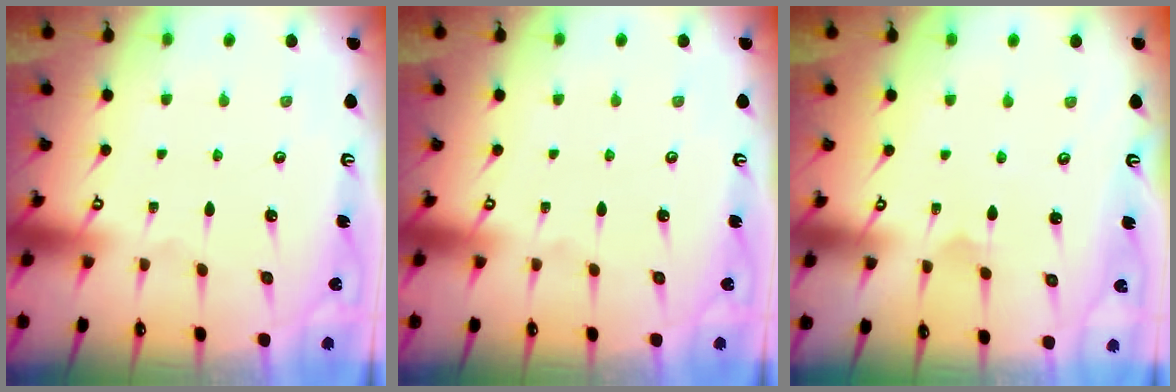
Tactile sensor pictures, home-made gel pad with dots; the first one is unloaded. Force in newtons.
{"total": 0.0}
{"total": 2.7, "press": 2.7, "slide": 0.1}